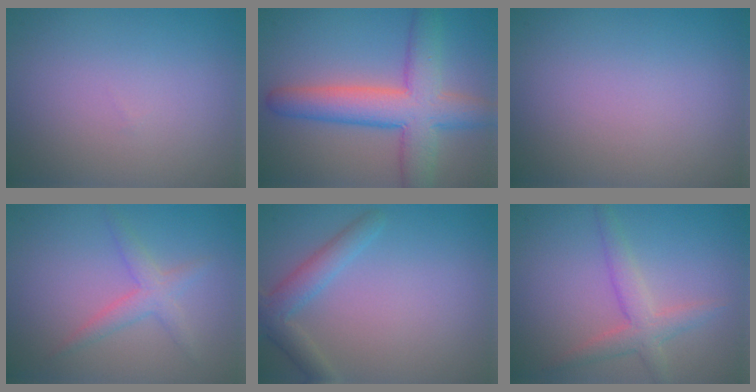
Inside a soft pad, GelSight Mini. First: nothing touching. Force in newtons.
{"total": 7.4, "press": 7.4, "slide": 0.2}
{"total": 0.0}
{"total": 2.1, "press": 2.1, "slide": 0.1}
{"total": 2.8, "press": 2.8, "slide": 0.0}
{"total": 2.8, "press": 2.7, "slide": 0.3}